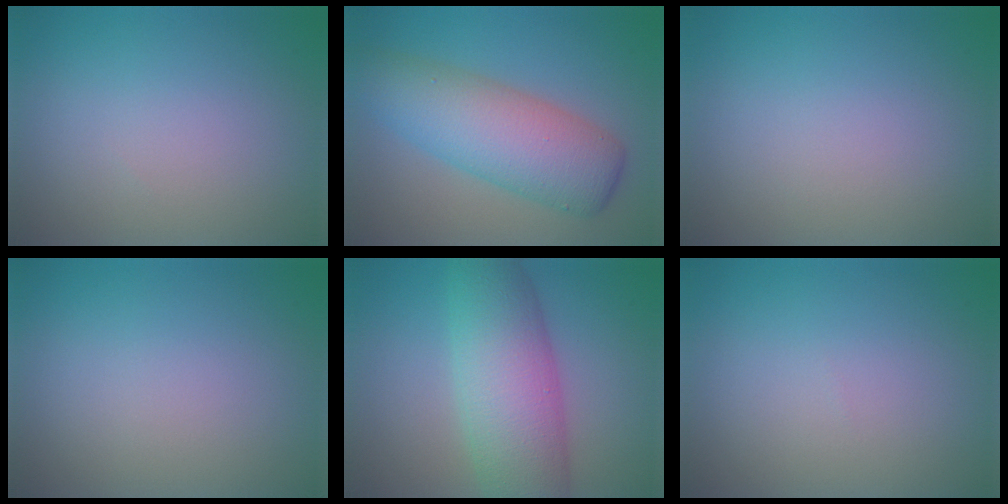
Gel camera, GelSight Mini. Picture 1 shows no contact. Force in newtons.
{"total": 7.6, "press": 7.6, "slide": 0.2}
{"total": 0.0}
{"total": 0.0}
{"total": 9.0, "press": 9.0, "slide": 0.1}
{"total": 0.0}